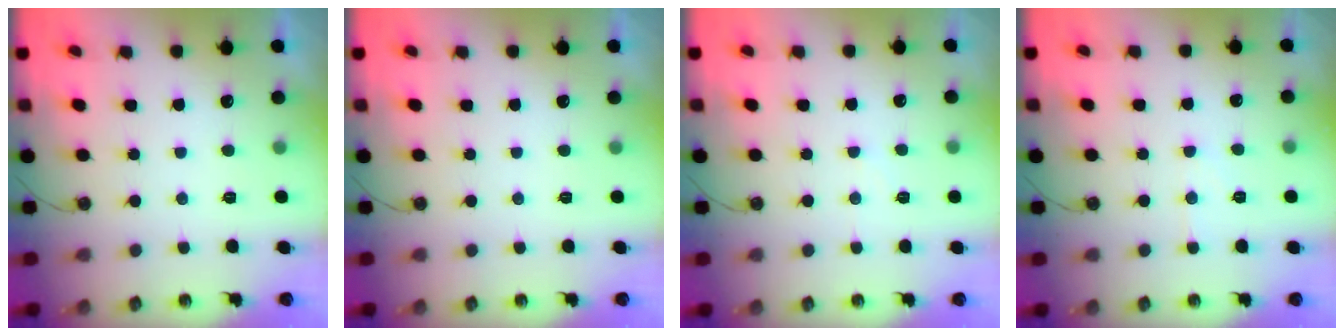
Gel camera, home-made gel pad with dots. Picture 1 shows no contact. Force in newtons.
{"total": 0.0}
{"total": 5.4, "press": 5.3, "slide": 0.6}
{"total": 5.5, "press": 5.5, "slide": 0.5}